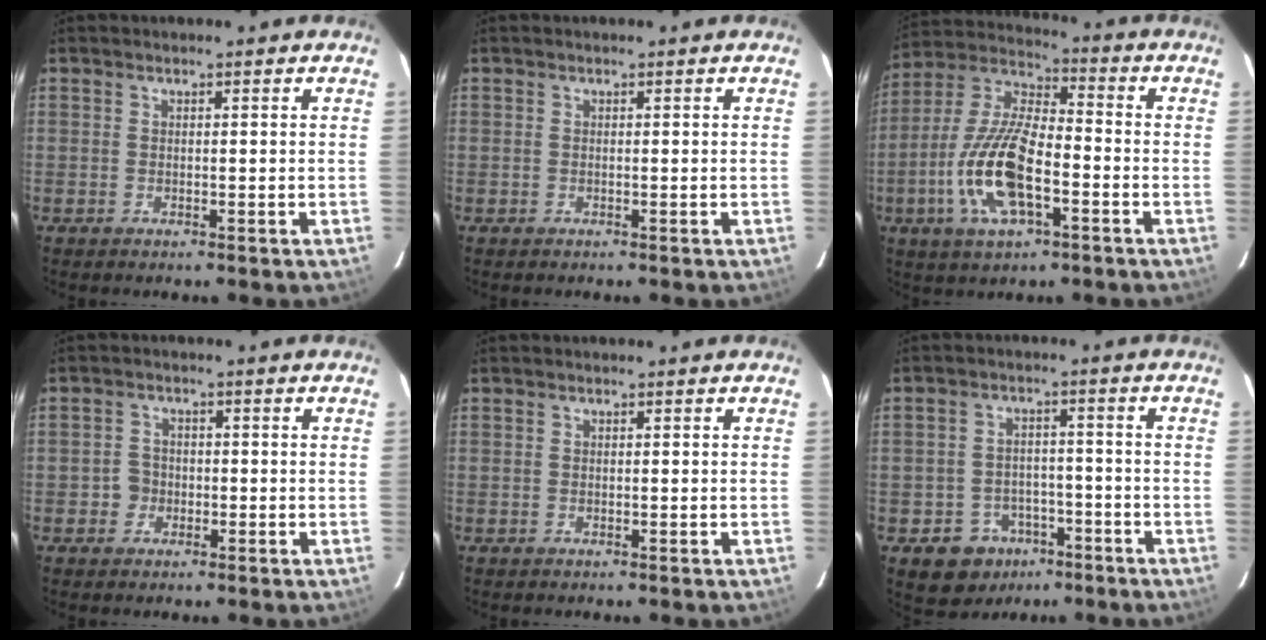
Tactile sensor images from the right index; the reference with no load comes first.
{"total": 0.0}
{"total": 16.2, "force": [-5.5, 6.3, 13.9], "torque": [-0.293, -0.007, -0.107]}
{"total": 2.9, "force": [-1.2, 2.6, 0.4], "torque": [-0.007, 0.008, -0.022]}
{"total": 0.0}
{"total": 10.4, "force": [-6.2, 7.8, 3.0], "torque": [-0.073, 0.026, -0.072]}